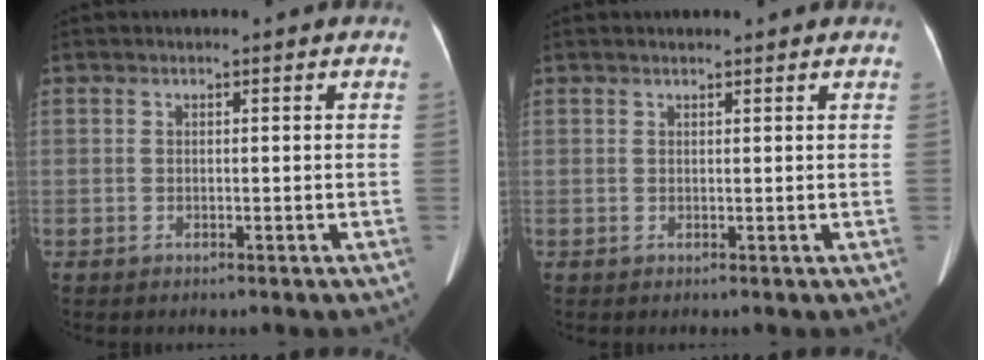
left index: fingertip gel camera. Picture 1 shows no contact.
{"total": 1.6, "force": [1.4, 0.1, 0.7], "torque": [-0.011, 0.014, 0.022]}